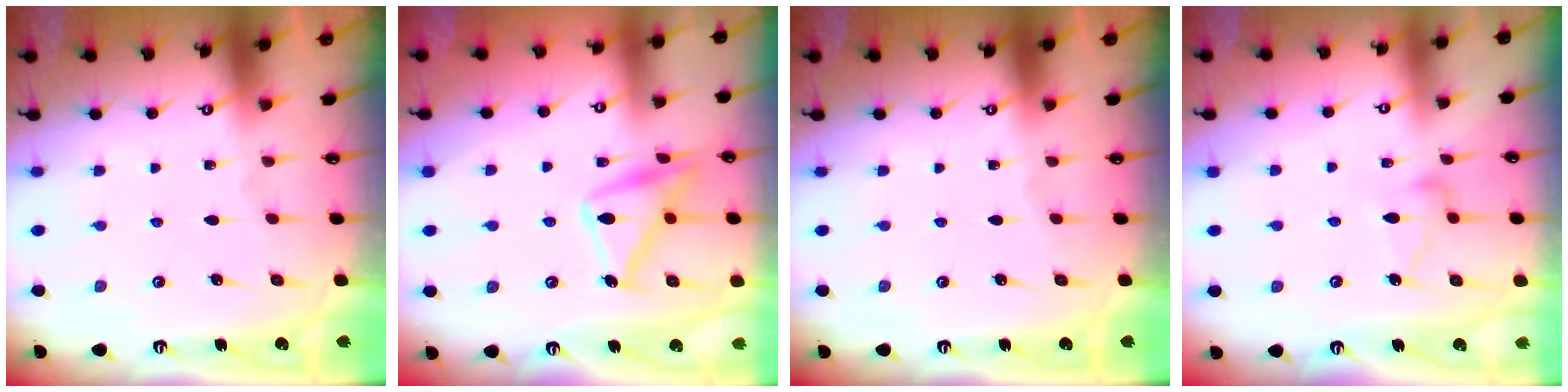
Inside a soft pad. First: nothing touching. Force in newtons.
{"total": 15.7, "press": 15.7, "slide": 0.6}
{"total": 0.0}
{"total": 10.7, "press": 10.7, "slide": 0.5}